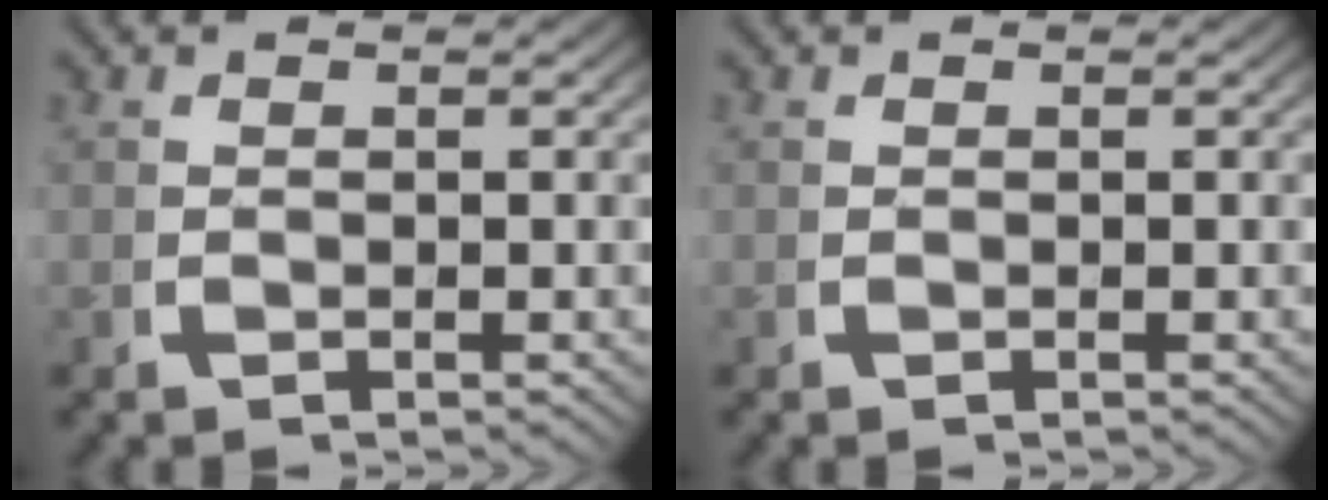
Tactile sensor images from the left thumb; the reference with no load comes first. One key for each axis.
{"total": 0.0}